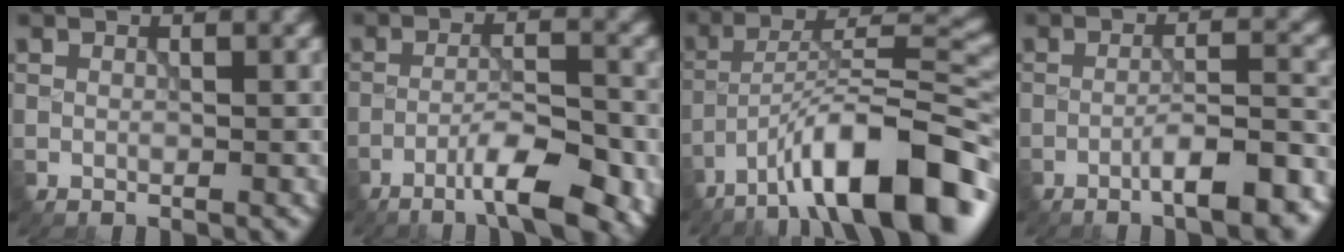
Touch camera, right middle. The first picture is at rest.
{"total": 6.7, "force": [-4.0, 1.3, 5.2], "torque": [-0.087, 0.006, -0.064]}
{"total": 12.9, "force": [-8.2, 3.3, 9.4], "torque": [-0.137, 0.021, -0.141]}
{"total": 6.5, "force": [-3.8, 1.4, 5.1], "torque": [-0.065, 0.012, -0.060]}